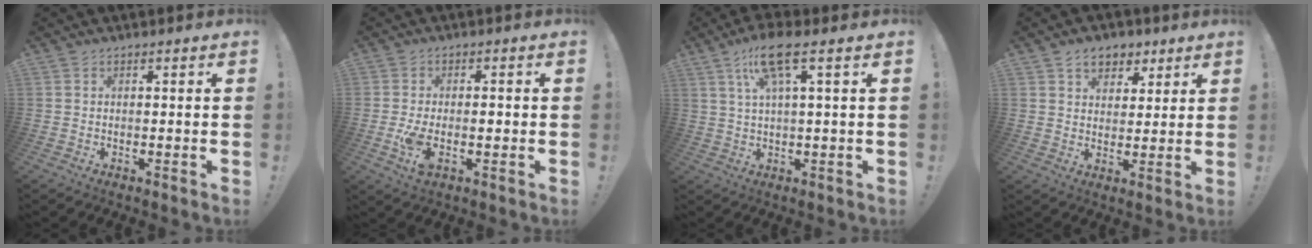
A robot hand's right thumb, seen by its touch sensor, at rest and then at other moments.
{"total": 5.6, "force": [-1.4, 2.9, 4.6], "torque": [-0.095, -0.004, -0.029]}
{"total": 9.7, "force": [4.3, 1.7, 8.5], "torque": [-0.154, -0.004, 0.073]}
{"total": 7.5, "force": [4.3, 5.5, 2.8], "torque": [-0.034, -0.019, 0.081]}